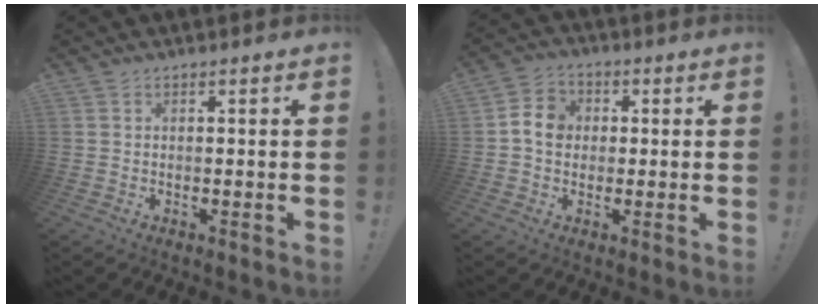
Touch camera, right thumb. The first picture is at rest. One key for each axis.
{"total": 7.3, "fx": 0.3, "fy": 6.2, "fz": 3.7, "tx": -0.055, "ty": 0.018, "tz": 0.009}